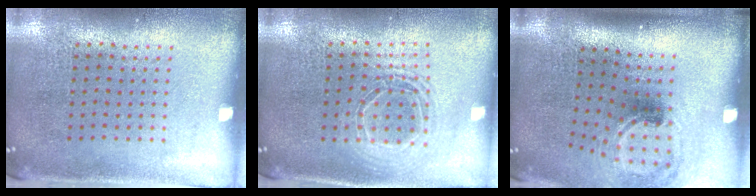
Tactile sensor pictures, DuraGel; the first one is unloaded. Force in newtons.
{"total": 1.6, "press": 1.4, "slide": 0.9}
{"total": 1.6, "press": 1.1, "slide": 1.2}